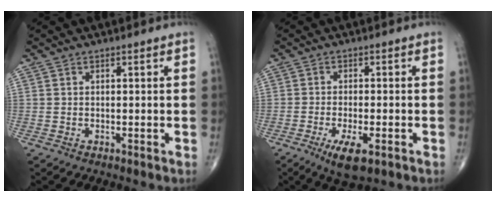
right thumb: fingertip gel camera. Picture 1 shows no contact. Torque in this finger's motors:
{"motor_torque": [-0.05, 0.61, 0.38, 0.12, 0.17]}